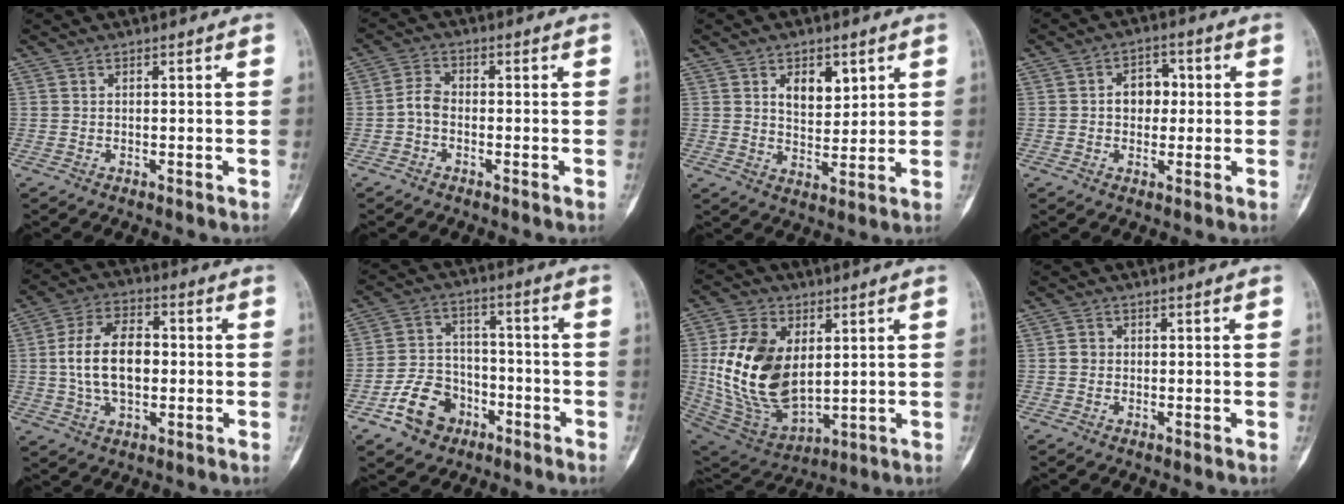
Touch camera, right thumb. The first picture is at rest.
{"total": 3.3, "force": [-1.1, 2.1, 2.3], "torque": [-0.042, 0.015, -0.030]}
{"total": 6.9, "force": [3.0, 4.1, 4.7], "torque": [-0.050, -0.021, 0.052]}
{"total": 5.8, "force": [0.4, 4.4, 3.8], "torque": [-0.027, 0.012, 0.001]}
{"total": 12.8, "force": [0.1, 7.7, 10.3], "torque": [-0.179, 0.017, 0.000]}
{"total": 10.9, "force": [-5.5, 8.2, 4.5], "torque": [-0.050, 0.047, -0.095]}
{"total": 18.8, "force": [2.8, 12.2, 14.1], "torque": [-0.240, -0.021, 0.072]}
{"total": 1.5, "force": [-0.1, 1.4, 0.5], "torque": [-0.003, 0.004, -0.002]}